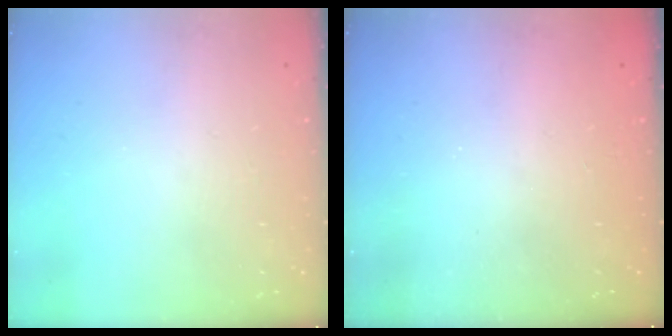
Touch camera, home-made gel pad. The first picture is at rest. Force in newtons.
{"total": 2.3, "press": 2.2, "slide": 0.6}